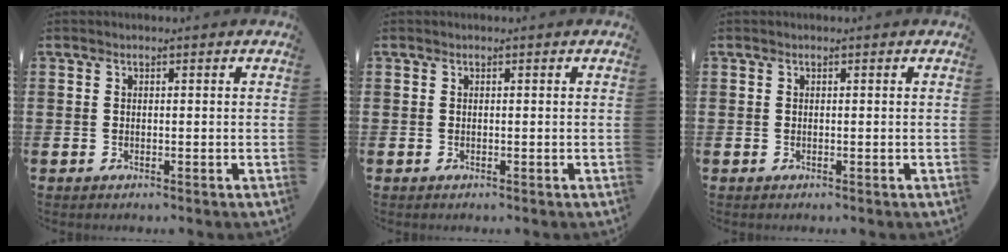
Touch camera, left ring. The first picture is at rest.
{"total": 0.0}
{"total": 0.0}